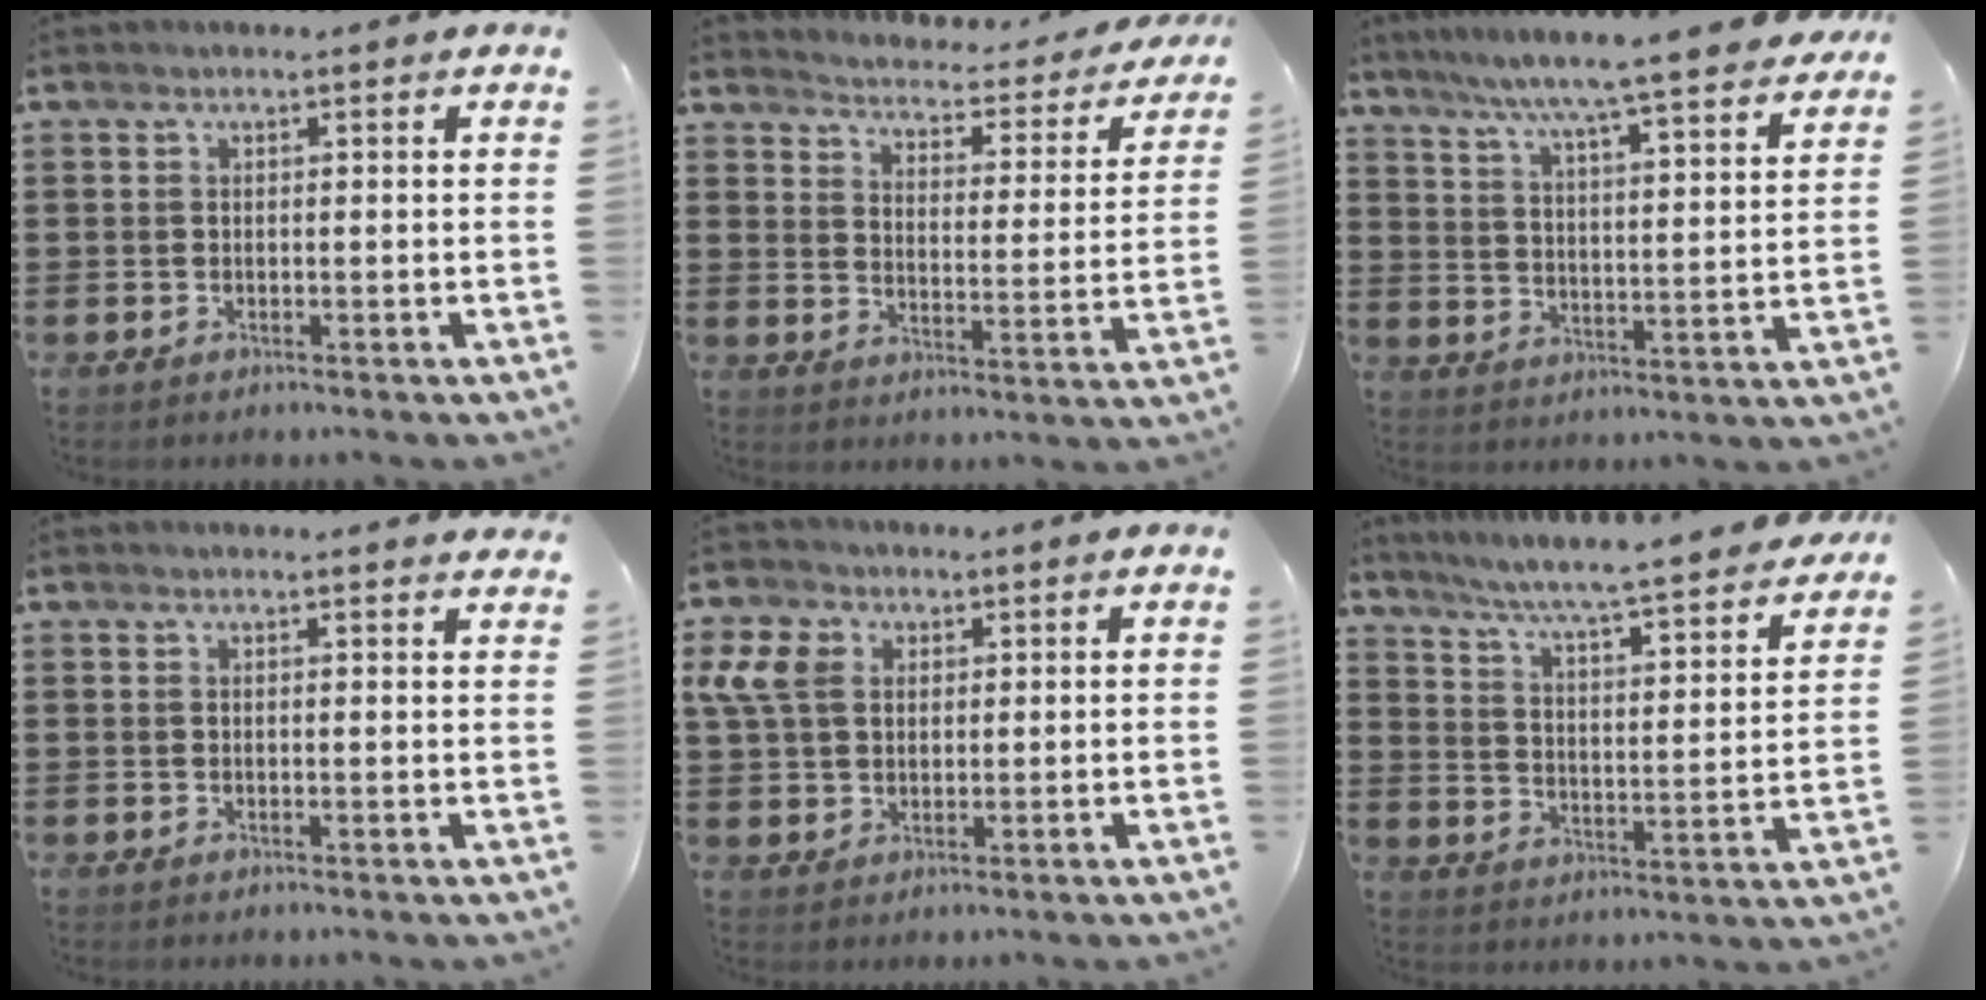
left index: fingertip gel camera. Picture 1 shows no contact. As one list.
[{"total": 2.6, "force": [2.6, 0.1, 0.1], "torque": [-0.023, -0.028, 0.035]}, {"total": 6.3, "force": [5.8, -1.0, 2.4], "torque": [-0.072, -0.047, 0.091]}, {"total": 1.3, "force": [1.2, -0.1, 0.4], "torque": [-0.009, -0.001, 0.023]}, {"total": 5.9, "force": [2.2, 4.6, 3.0], "torque": [-0.091, 0.012, 0.037]}, {"total": 5.4, "force": [4.9, -0.7, 2.1], "torque": [-0.065, -0.048, 0.071]}]